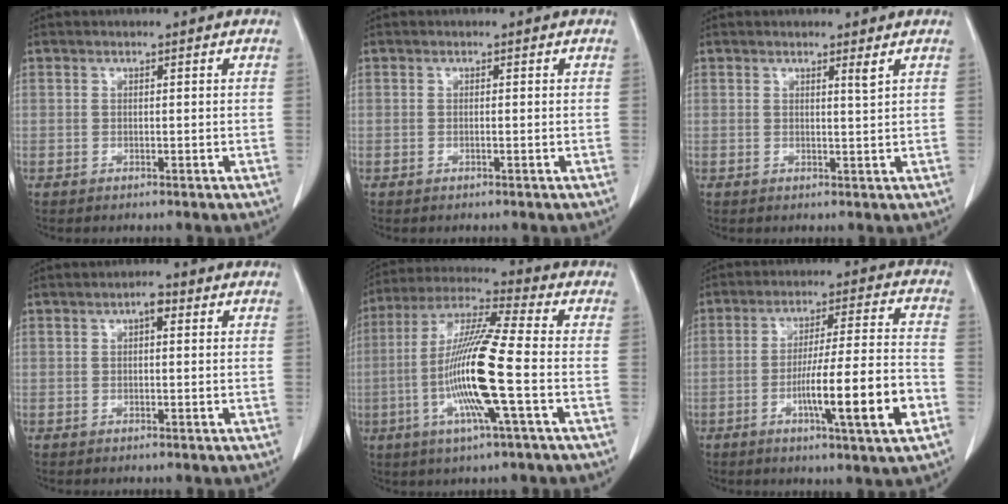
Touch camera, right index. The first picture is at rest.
{"total": 0.0}
{"total": 1.1, "force": [0.7, -0.3, 0.7], "torque": [-0.021, -0.010, 0.014]}
{"total": 1.8, "force": [0.6, 0.7, 1.6], "torque": [-0.025, 0.009, 0.008]}
{"total": 14.9, "force": [-3.2, -0.2, 14.5], "torque": [-0.292, -0.007, -0.071]}
{"total": 13.8, "force": [-4.8, 0.1, 12.9], "torque": [-0.212, -0.003, -0.076]}